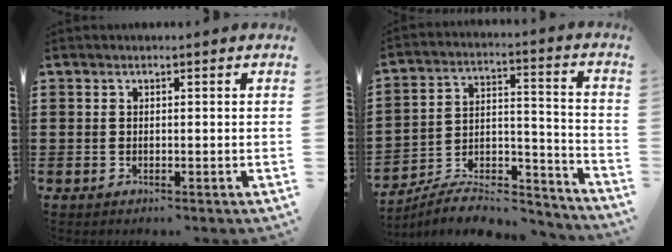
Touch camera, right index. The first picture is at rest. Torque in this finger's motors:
{"motor_torque": [-0.09, -1.20, 0.42, 0.13]}